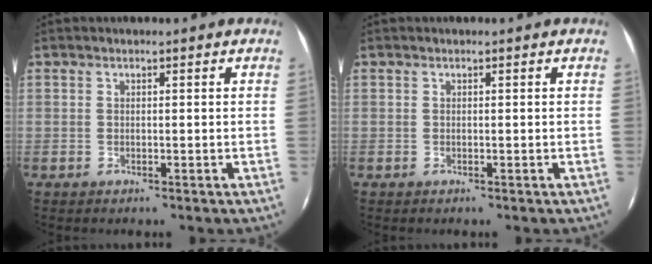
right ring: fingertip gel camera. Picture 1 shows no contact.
{"total": 0.0}